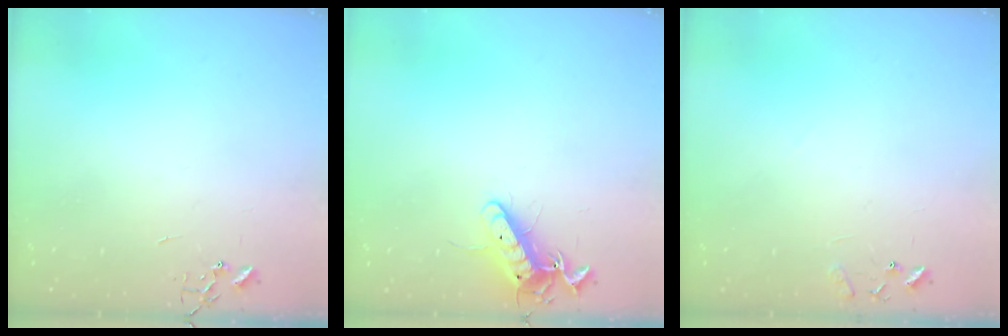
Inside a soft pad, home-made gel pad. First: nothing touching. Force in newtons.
{"total": 12.4, "press": 12.4, "slide": 0.9}
{"total": 8.3, "press": 8.3, "slide": 0.6}